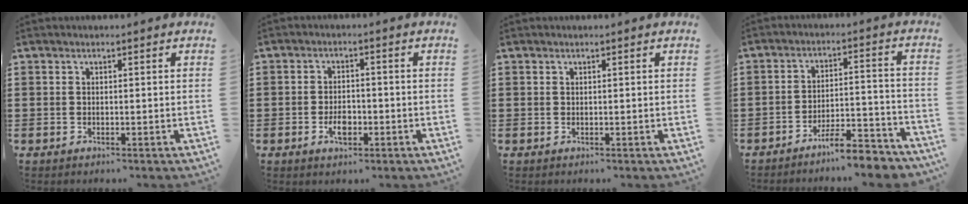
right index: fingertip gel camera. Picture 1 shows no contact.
{"total": 3.4, "force": [-1.3, 1.8, 2.6], "torque": [-0.047, 0.002, -0.022]}
{"total": 0.0}
{"total": 7.0, "force": [-6.3, 0.5, 2.8], "torque": [-0.042, 0.006, -0.116]}